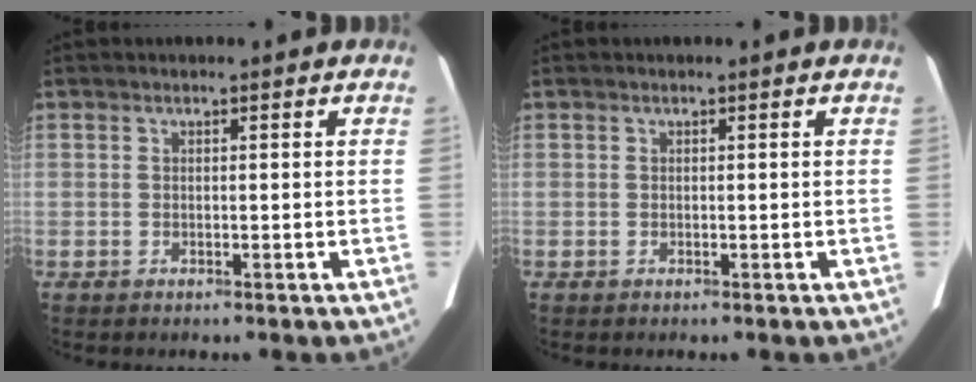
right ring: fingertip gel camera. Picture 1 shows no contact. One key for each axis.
{"total": 0.0}